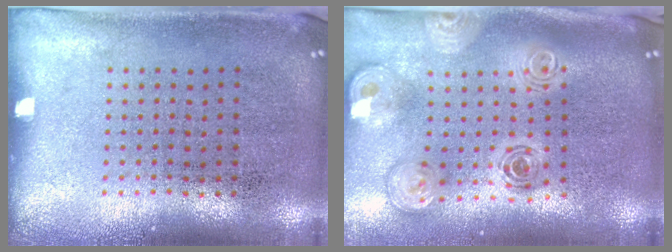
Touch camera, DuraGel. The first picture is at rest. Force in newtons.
{"total": 2.1, "press": 1.8, "slide": 1.1}